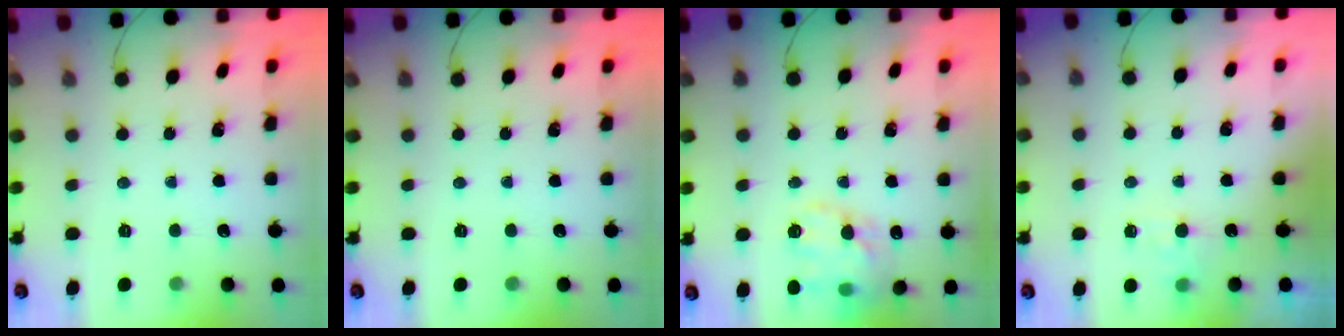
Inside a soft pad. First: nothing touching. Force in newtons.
{"total": 0.0}
{"total": 17.1, "press": 16.9, "slide": 3.0}
{"total": 3.7, "press": 3.3, "slide": 1.6}